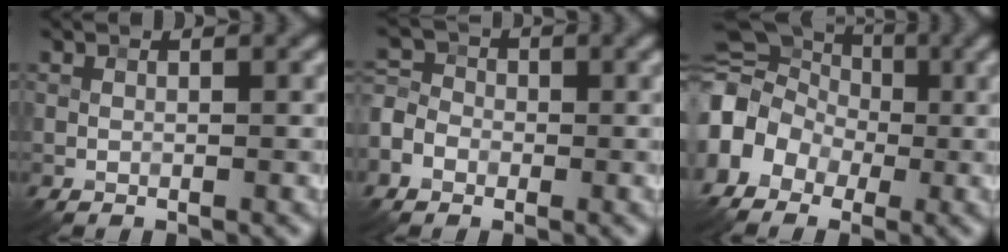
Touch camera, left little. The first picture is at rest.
{"total": 4.0, "force": [-1.5, 3.3, 1.7], "torque": [-0.027, 0.006, -0.038]}
{"total": 8.5, "force": [-2.1, 7.2, 4.0], "torque": [-0.070, 0.010, -0.061]}